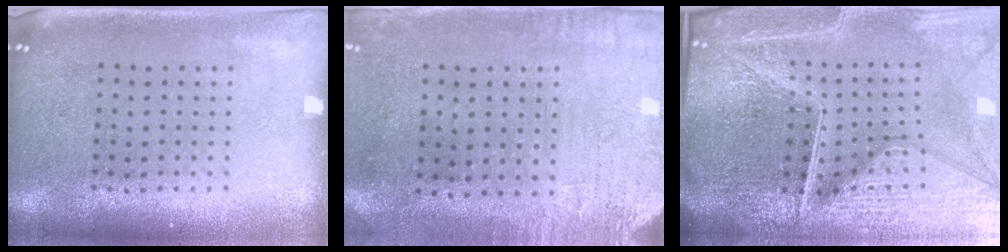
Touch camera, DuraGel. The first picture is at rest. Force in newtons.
{"total": 3.1, "press": 2.5, "slide": 1.9}
{"total": 7.1, "press": 6.3, "slide": 3.4}